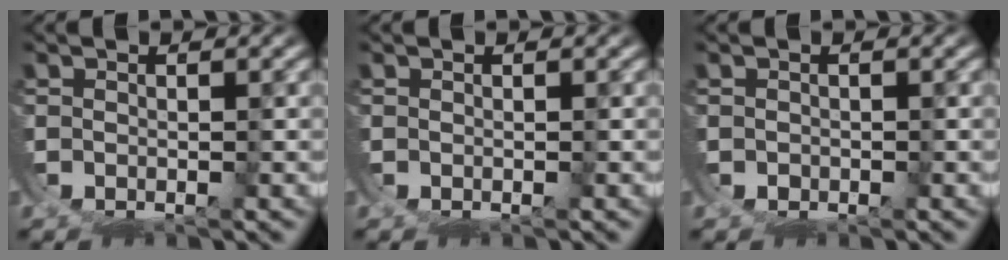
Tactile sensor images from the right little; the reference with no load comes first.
{"total": 0.0}
{"total": 1.1, "force": [0.2, -0.2, -1.0], "torque": [0.013, -0.004, 0.004]}